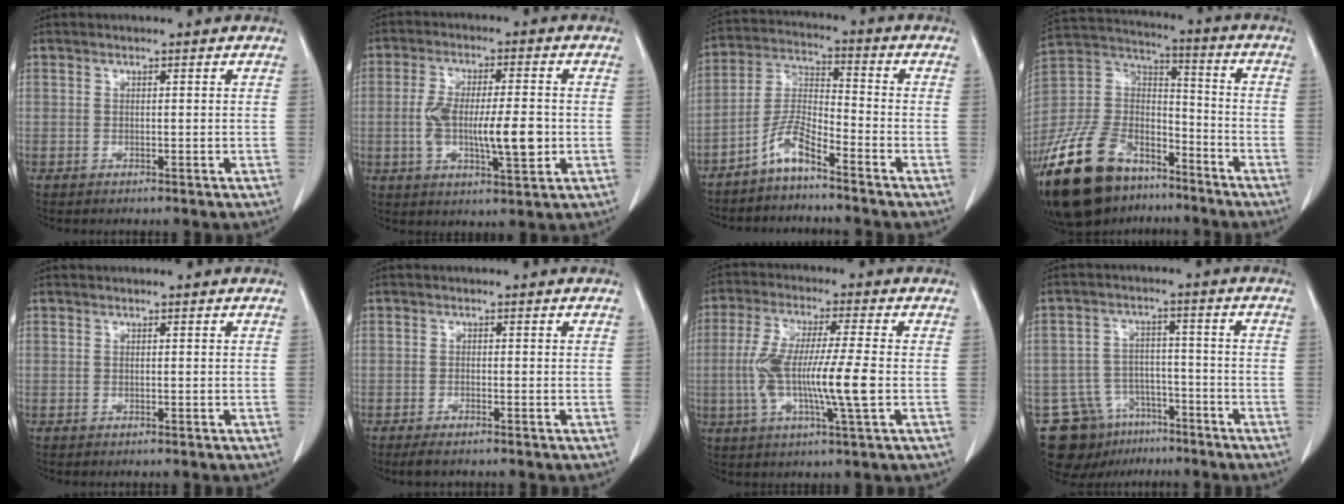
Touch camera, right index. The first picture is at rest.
{"total": 10.7, "force": [-1.4, 2.7, 10.3], "torque": [-0.187, 0.001, -0.020]}
{"total": 6.2, "force": [-4.7, 0.9, 3.9], "torque": [-0.094, -0.001, -0.100]}
{"total": 23.4, "force": [-16.1, 12.0, 12.0], "torque": [-0.305, 0.006, -0.293]}
{"total": 0.0}
{"total": 2.3, "force": [-1.9, 0.5, 1.3], "torque": [-0.024, -0.005, -0.030]}
{"total": 11.8, "force": [-1.6, 0.4, 11.7], "torque": [-0.230, -0.005, -0.036]}
{"total": 11.4, "force": [-7.5, 8.1, 3.1], "torque": [-0.058, 0.031, -0.113]}